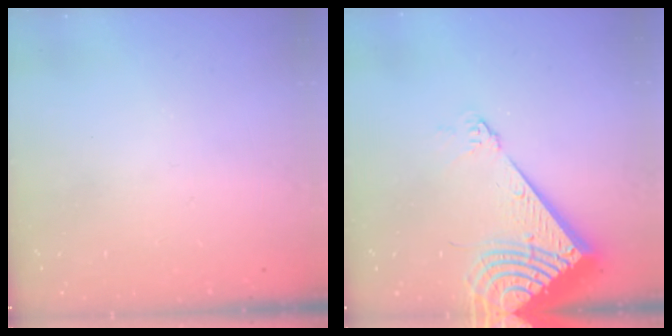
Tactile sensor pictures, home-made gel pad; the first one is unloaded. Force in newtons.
{"total": 12.9, "press": 12.8, "slide": 1.7}